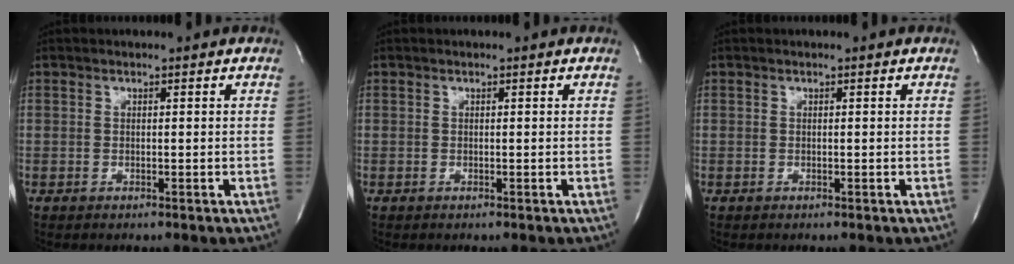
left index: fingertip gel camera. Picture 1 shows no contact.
{"total": 0.0}
{"total": 0.0}